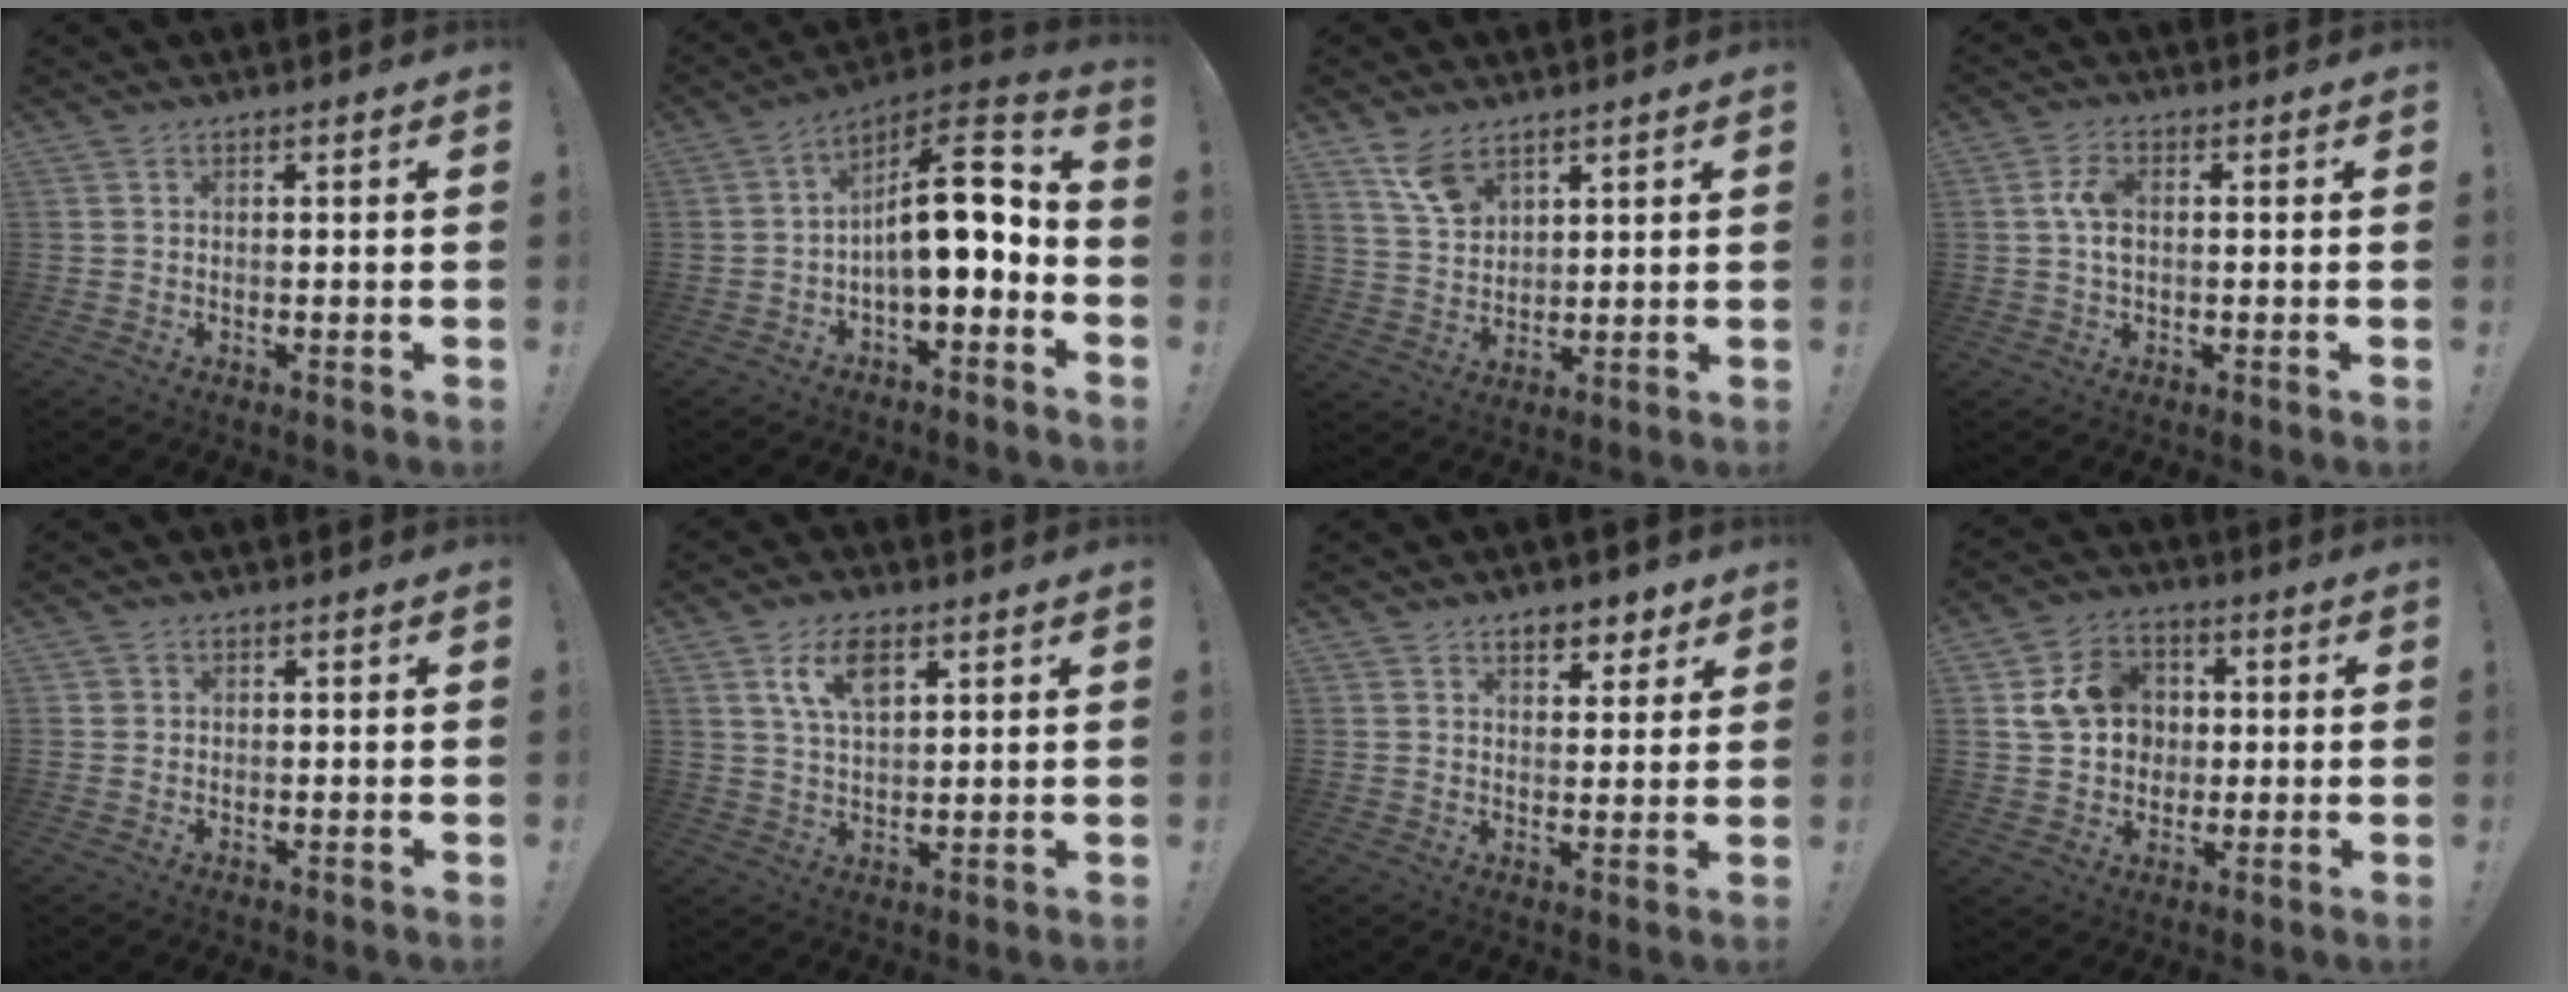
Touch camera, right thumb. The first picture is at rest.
{"total": 15.4, "force": [-0.1, 6.1, 14.2], "torque": [-0.210, -0.005, 0.000]}
{"total": 8.1, "force": [5.7, 4.2, 4.0], "torque": [-0.065, -0.034, 0.108]}
{"total": 5.6, "force": [0.5, 3.3, 4.4], "torque": [-0.091, 0.010, 0.010]}
{"total": 0.7, "force": [0.3, 0.7, 0.0], "torque": [-0.001, 0.000, 0.005]}
{"total": 8.5, "force": [4.2, 4.2, 6.1], "torque": [-0.112, -0.002, 0.075]}
{"total": 6.3, "force": [4.5, 3.6, 2.6], "torque": [-0.023, -0.025, 0.078]}
{"total": 13.2, "force": [2.6, 11.4, 6.1], "torque": [-0.100, 0.005, 0.061]}